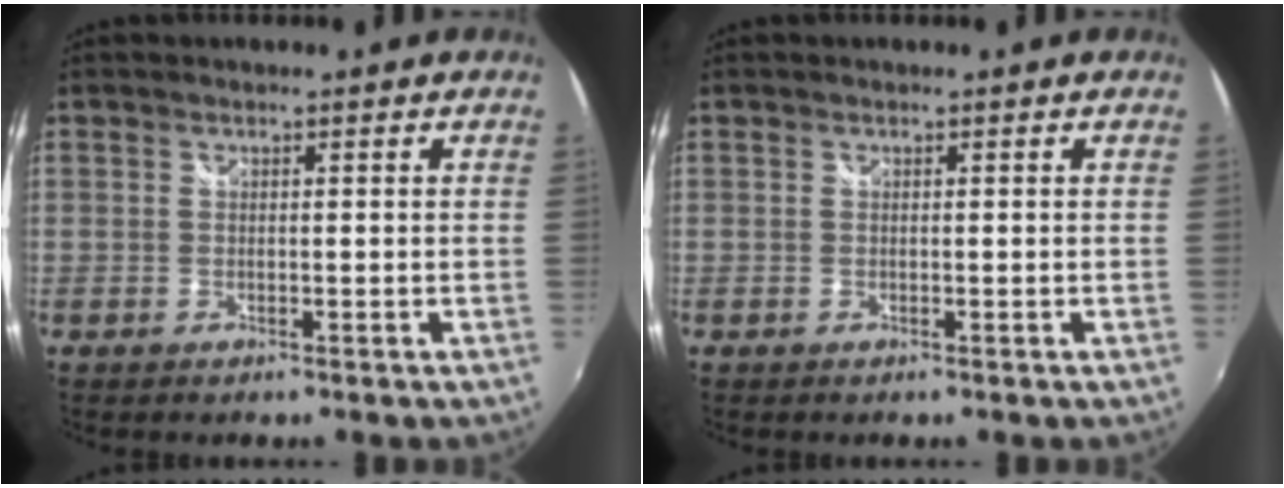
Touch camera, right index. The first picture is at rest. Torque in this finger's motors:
{"motor_torque": [0.07, 0.07, 0.00, 0.00]}